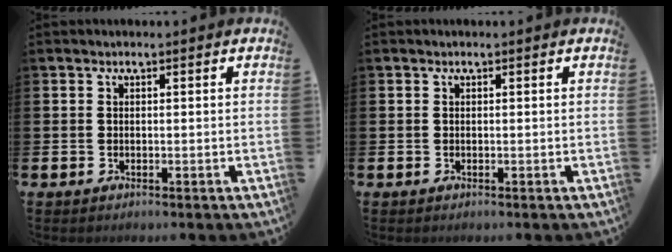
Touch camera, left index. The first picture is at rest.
{"total": 0.0}